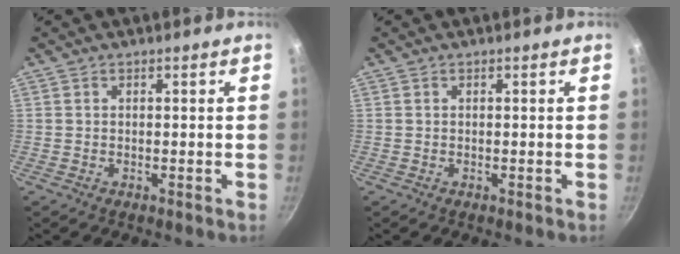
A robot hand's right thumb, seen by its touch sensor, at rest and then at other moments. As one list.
[{"total": 0.0}]